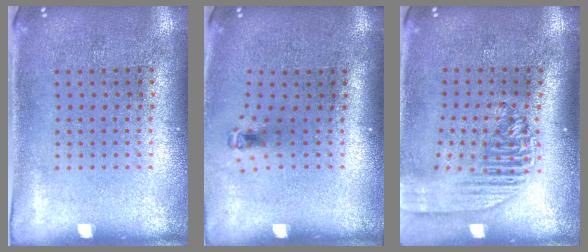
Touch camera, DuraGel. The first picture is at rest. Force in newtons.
{"total": 0.8, "press": 0.4, "slide": 0.7}
{"total": 2.1, "press": 1.6, "slide": 1.3}